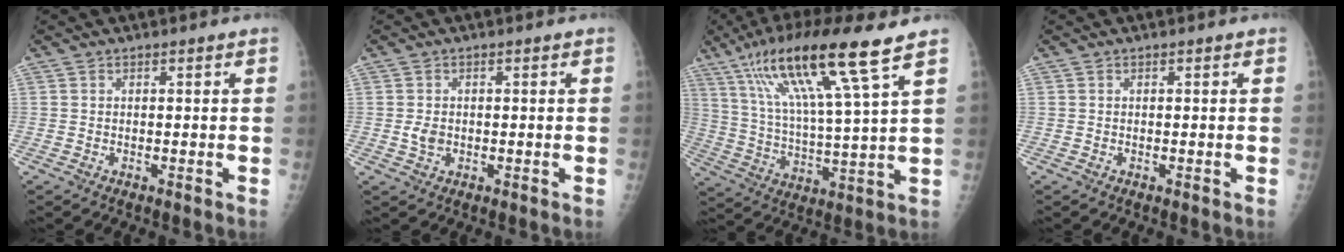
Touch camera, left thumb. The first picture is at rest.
{"total": 2.2, "force": [-0.3, 1.7, 1.4], "torque": [-0.020, 0.001, -0.003]}
{"total": 18.4, "force": [10.6, 1.3, 15.0], "torque": [-0.280, -0.031, 0.193]}
{"total": 0.0}